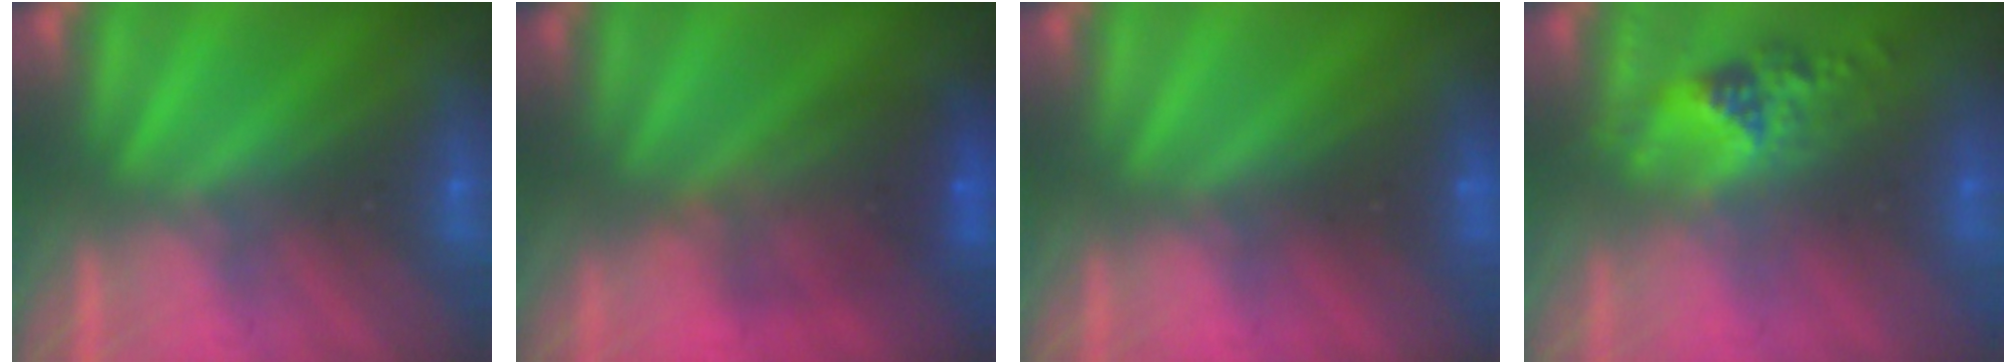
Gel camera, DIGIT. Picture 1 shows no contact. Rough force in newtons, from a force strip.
{"total": 7.0}
{"total": 2.4}
{"total": 2.5}